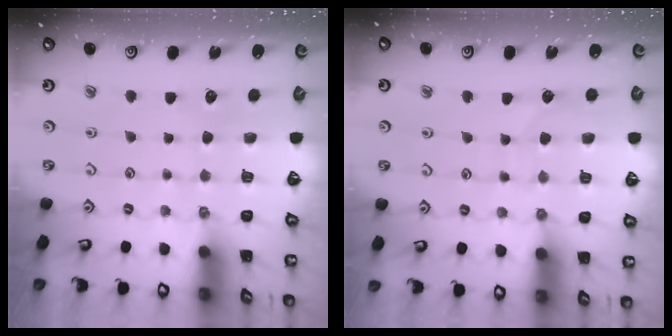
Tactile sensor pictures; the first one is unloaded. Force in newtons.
{"total": 5.7, "press": 5.7, "slide": 0.6}